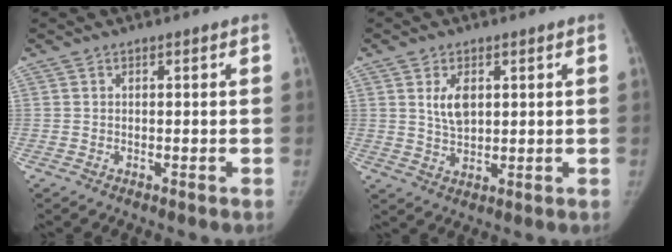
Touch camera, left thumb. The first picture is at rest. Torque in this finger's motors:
{"motor_torque": [-0.02, 0.06, 0.05, 0.06, 0.01]}